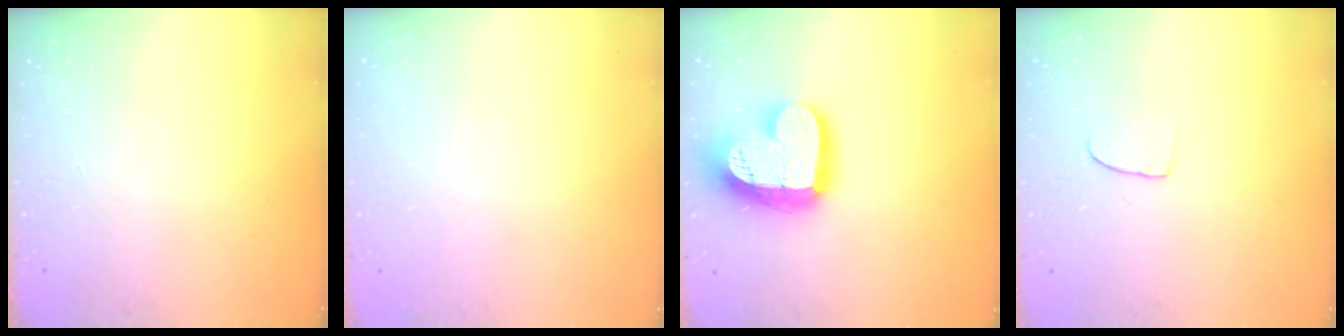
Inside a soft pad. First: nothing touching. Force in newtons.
{"total": 0.0}
{"total": 18.7, "press": 18.6, "slide": 1.5}
{"total": 5.5, "press": 5.4, "slide": 0.5}